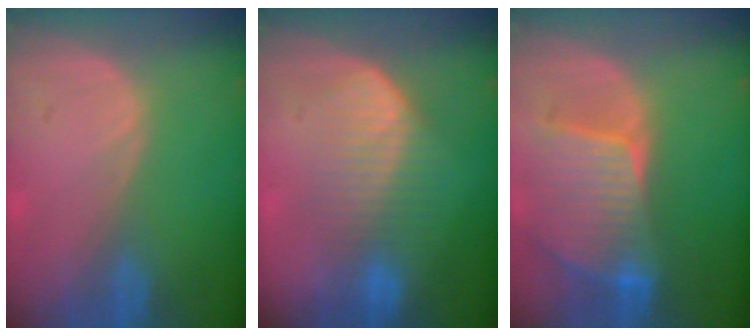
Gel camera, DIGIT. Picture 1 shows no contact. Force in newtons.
{"total": 6.9, "press": 6.8, "slide": 1.4}
{"total": 9.3, "press": 8.1, "slide": 4.4}